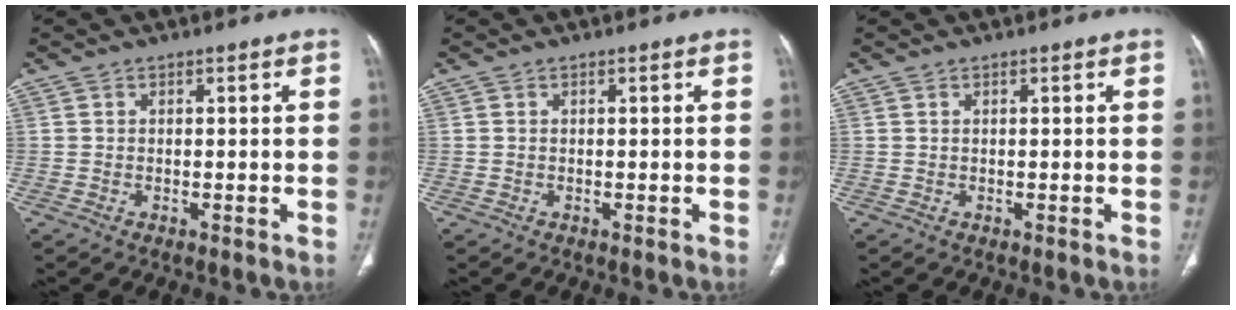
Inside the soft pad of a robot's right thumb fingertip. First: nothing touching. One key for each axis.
{"total": 0.0}
{"total": 0.0}